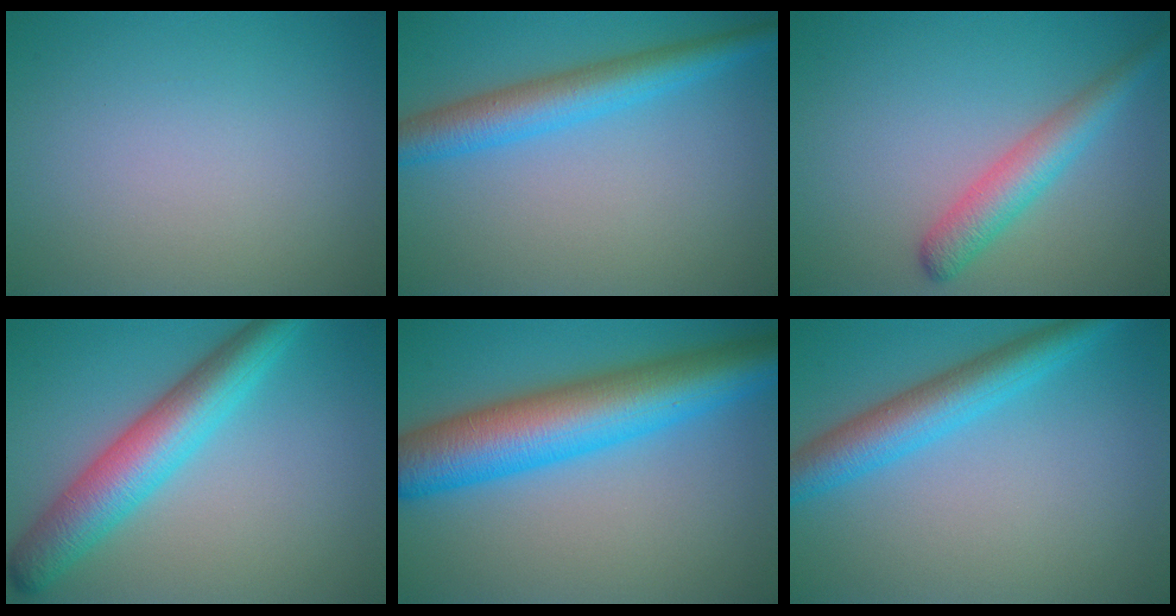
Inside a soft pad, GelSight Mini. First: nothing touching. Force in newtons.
{"total": 4.9, "press": 4.9, "slide": 0.2}
{"total": 3.6, "press": 3.6, "slide": 0.1}
{"total": 6.7, "press": 6.7, "slide": 0.0}
{"total": 10.5, "press": 10.5, "slide": 0.2}
{"total": 5.2, "press": 5.2, "slide": 0.2}